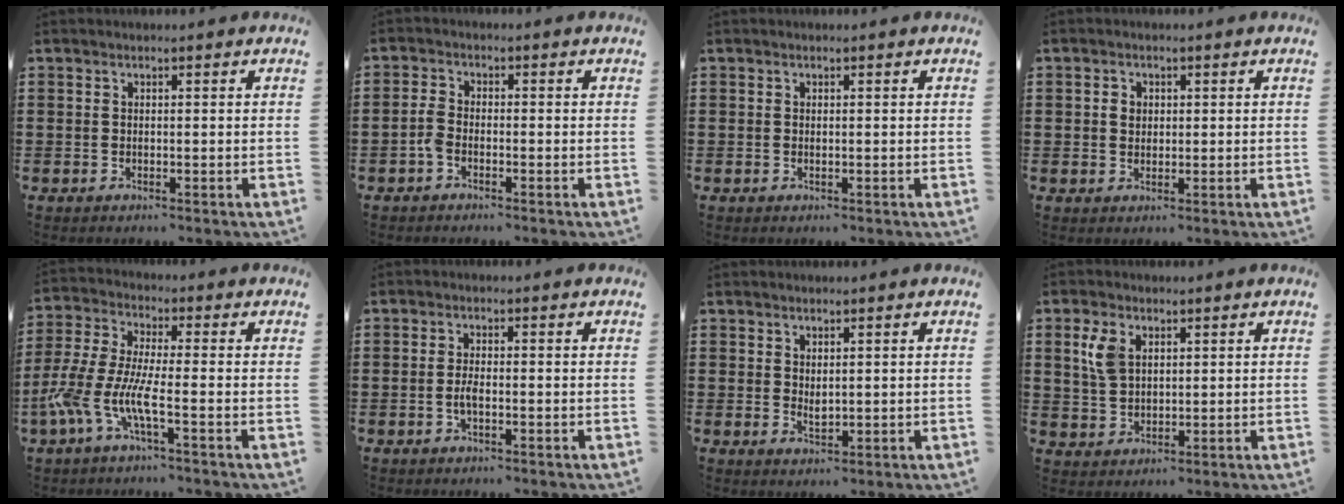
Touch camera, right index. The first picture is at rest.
{"total": 2.3, "force": [-1.3, 0.9, 1.6], "torque": [-0.053, -0.004, -0.032]}
{"total": 0.0}
{"total": 1.6, "force": [0.3, 1.4, 0.8], "torque": [-0.019, 0.010, 0.004]}
{"total": 8.2, "force": [-4.0, 1.7, 7.0], "torque": [-0.183, -0.018, -0.086]}
{"total": 2.1, "force": [-0.6, 0.6, 1.9], "torque": [-0.043, -0.001, -0.014]}
{"total": 1.6, "force": [0.8, 0.7, 1.2], "torque": [-0.023, 0.000, 0.016]}
{"total": 4.8, "force": [2.0, 3.0, 3.2], "torque": [-0.082, 0.009, 0.032]}